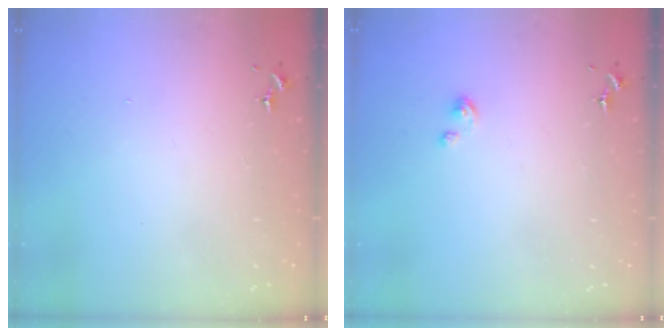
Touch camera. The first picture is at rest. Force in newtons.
{"total": 4.1, "press": 4.1, "slide": 0.2}